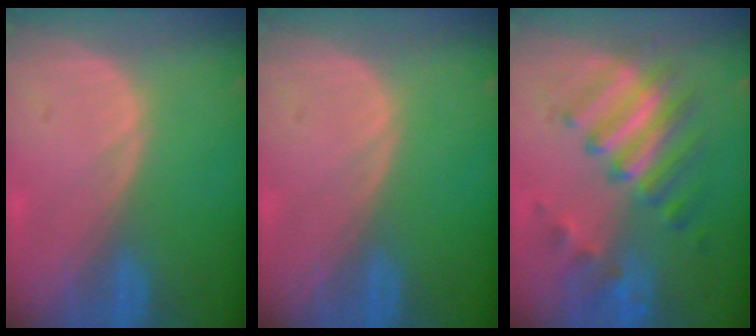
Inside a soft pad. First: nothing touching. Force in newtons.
{"total": 0.0}
{"total": 8.2, "press": 8.0, "slide": 1.7}